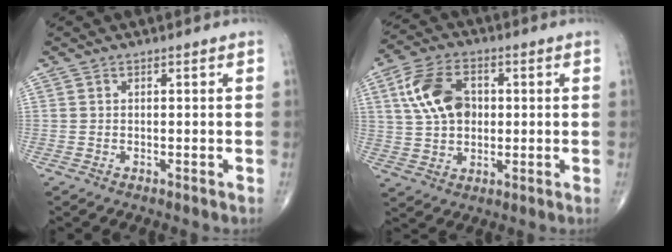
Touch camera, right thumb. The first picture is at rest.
{"total": 11.5, "force": [2.2, 7.7, 8.3], "torque": [-0.143, 0.008, 0.038]}